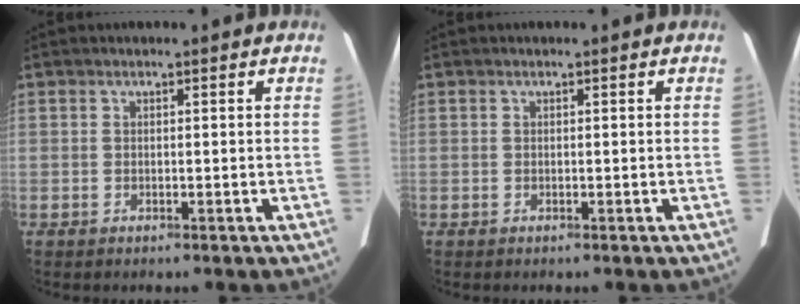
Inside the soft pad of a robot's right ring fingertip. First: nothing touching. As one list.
[{"total": 0.0}]